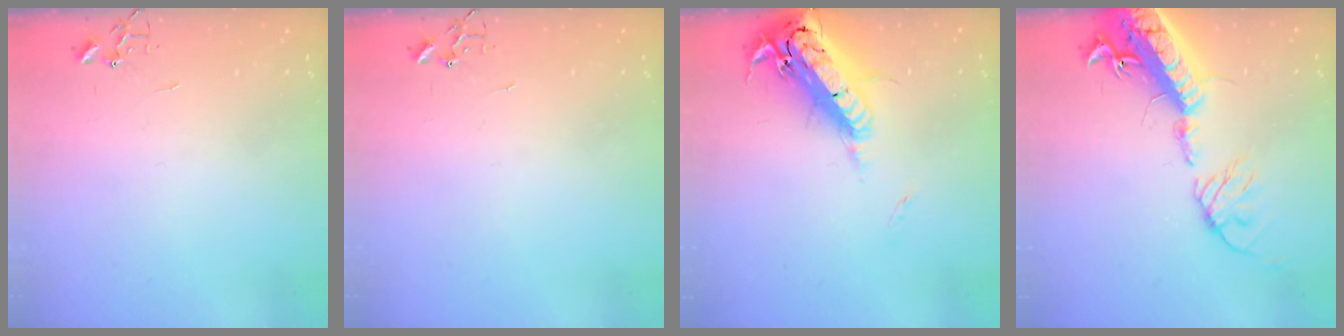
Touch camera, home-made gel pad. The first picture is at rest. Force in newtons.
{"total": 0.0}
{"total": 22.8, "press": 22.3, "slide": 4.6}
{"total": 23.1, "press": 22.6, "slide": 4.7}